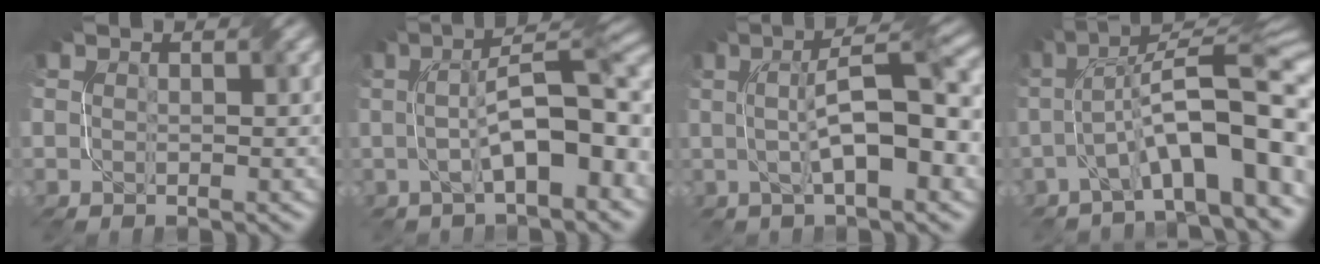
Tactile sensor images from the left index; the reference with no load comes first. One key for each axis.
{"total": 9.5, "fx": -0.8, "fy": 3.1, "fz": 9.0, "tx": -0.128, "ty": 0.017, "tz": -0.016}
{"total": 8.3, "fx": 0.3, "fy": 2.2, "fz": 8.0, "tx": -0.118, "ty": 0.010, "tz": 0.004}
{"total": 11.4, "fx": -2.9, "fy": 2.9, "fz": 10.6, "tx": -0.166, "ty": 0.024, "tz": -0.044}